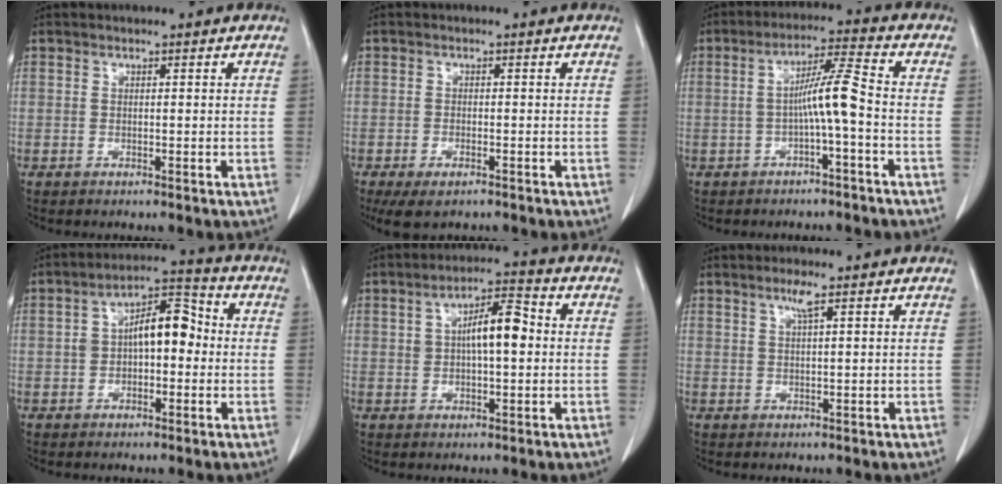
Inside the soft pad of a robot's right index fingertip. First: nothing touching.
{"total": 4.4, "force": [-2.9, 1.7, 2.8], "torque": [-0.051, -0.008, -0.045]}
{"total": 6.4, "force": [-1.3, -0.4, 6.3], "torque": [-0.112, 0.018, -0.022]}
{"total": 8.9, "force": [0.1, 4.1, 7.9], "torque": [-0.138, 0.044, -0.001]}
{"total": 7.6, "force": [0.9, 2.4, 7.2], "torque": [-0.122, 0.022, 0.014]}
{"total": 2.2, "force": [1.3, -0.2, 1.8], "torque": [-0.038, 0.004, 0.025]}